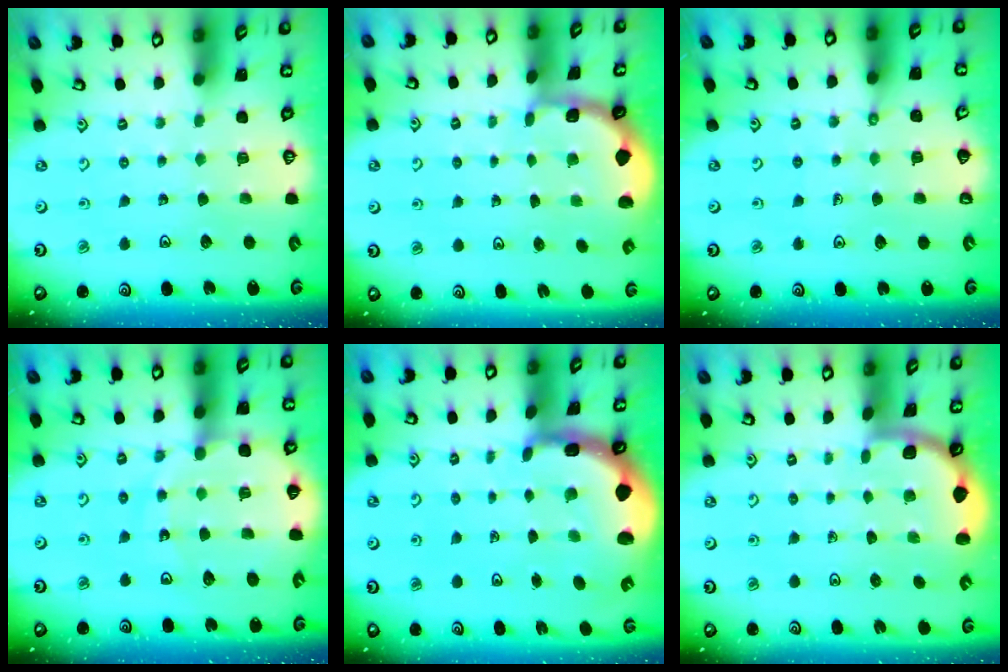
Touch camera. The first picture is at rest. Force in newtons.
{"total": 1.7, "press": 1.7, "slide": 0.4}
{"total": 2.3, "press": 2.3, "slide": 0.5}
{"total": 12.8, "press": 12.8, "slide": 1.4}
{"total": 3.8, "press": 3.6, "slide": 1.0}
{"total": 1.9, "press": 1.9, "slide": 0.0}